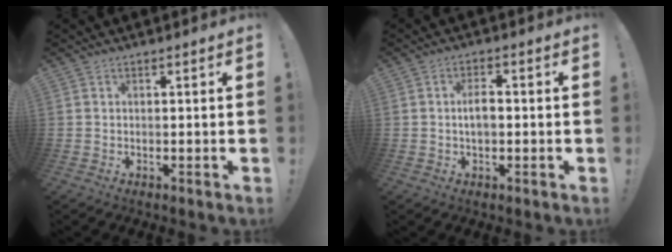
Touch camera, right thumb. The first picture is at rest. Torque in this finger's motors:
{"motor_torque": [-0.09, 0.15, 0.25, 0.02, -0.03]}